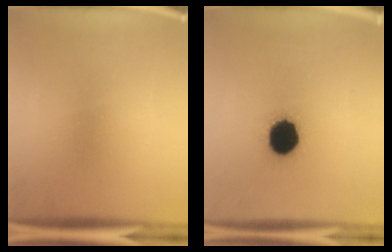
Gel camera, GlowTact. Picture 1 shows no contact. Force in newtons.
{"total": 13.8}